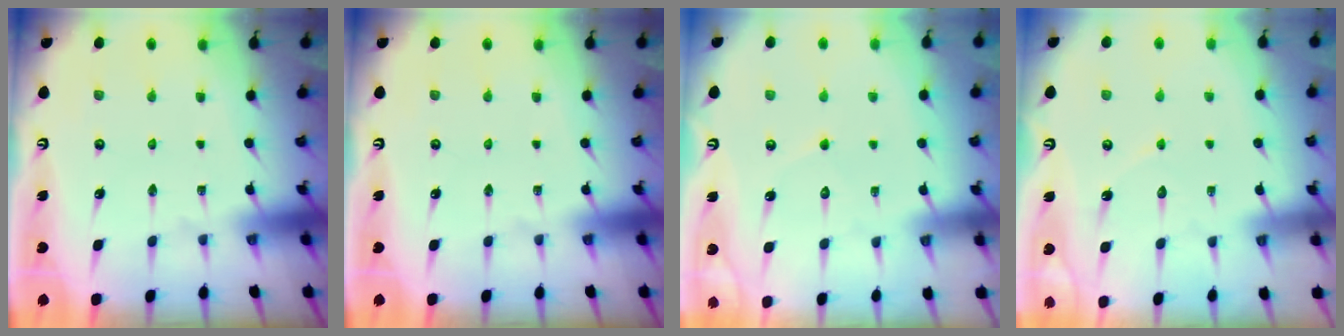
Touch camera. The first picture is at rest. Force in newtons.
{"total": 0.0}
{"total": 4.3, "press": 4.3, "slide": 0.3}
{"total": 3.6, "press": 3.5, "slide": 0.3}